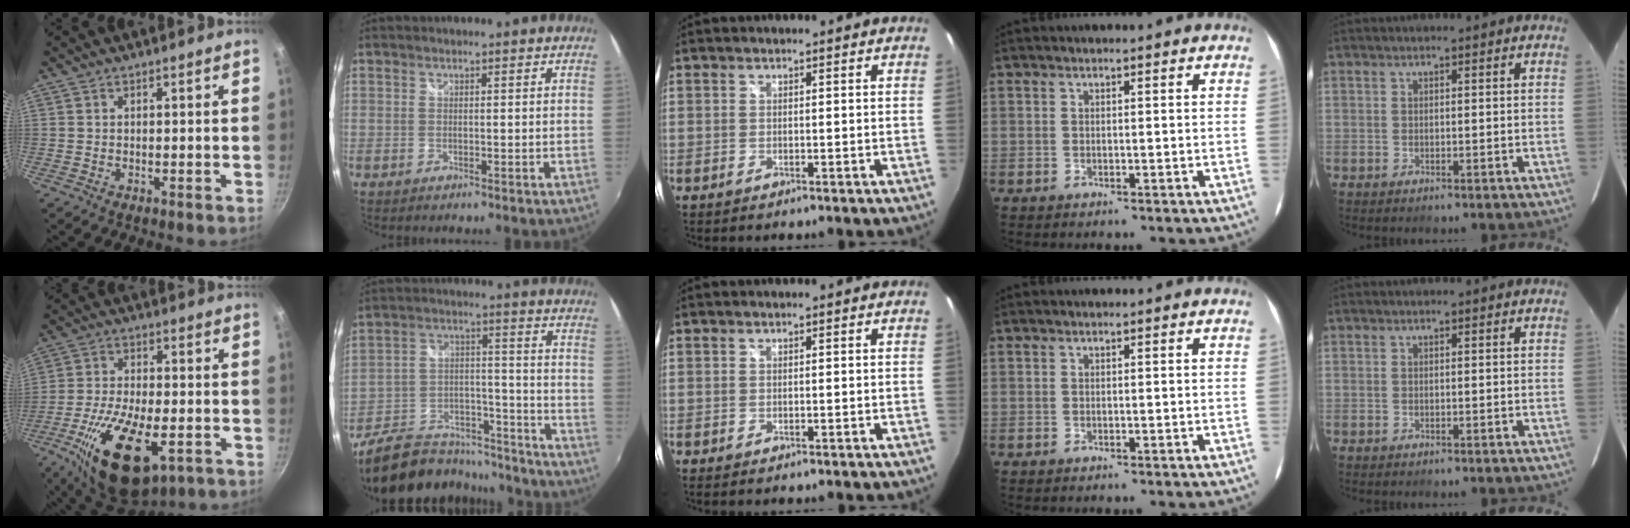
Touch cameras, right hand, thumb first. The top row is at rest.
{"thumb": {"total": 19.1, "force": [-7.5, 8.8, 15.2], "torque": [-0.260, 0.009, -0.123]}, "index": {"total": 23.6, "force": [-19.2, 10.0, 9.4], "torque": [-0.188, 0.026, -0.268]}}